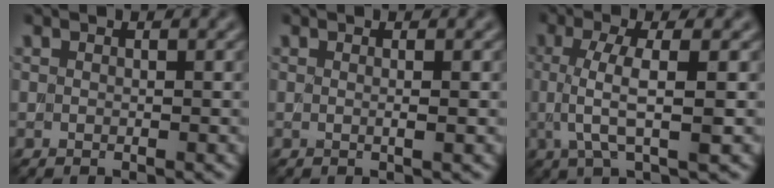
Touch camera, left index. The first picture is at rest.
{"total": 1.2, "force": [0.1, 0.4, 1.2], "torque": [-0.015, 0.002, -0.005]}
{"total": 4.5, "force": [-0.1, 1.1, 4.3], "torque": [-0.090, 0.001, -0.003]}